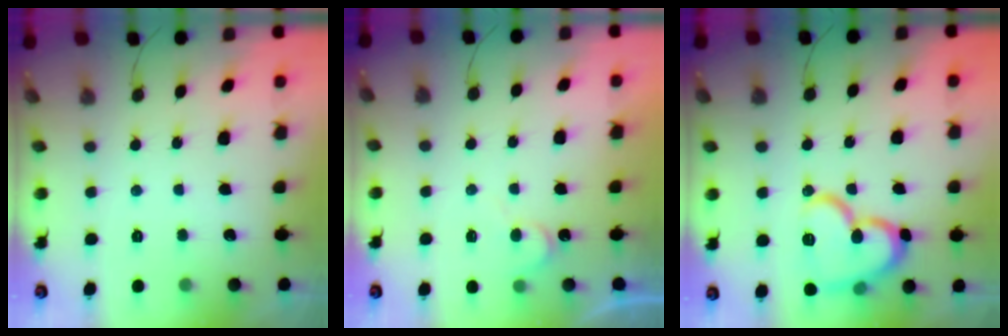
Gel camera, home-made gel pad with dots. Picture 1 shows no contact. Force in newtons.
{"total": 6.4, "press": 6.3, "slide": 0.6}
{"total": 16.4, "press": 16.3, "slide": 1.6}